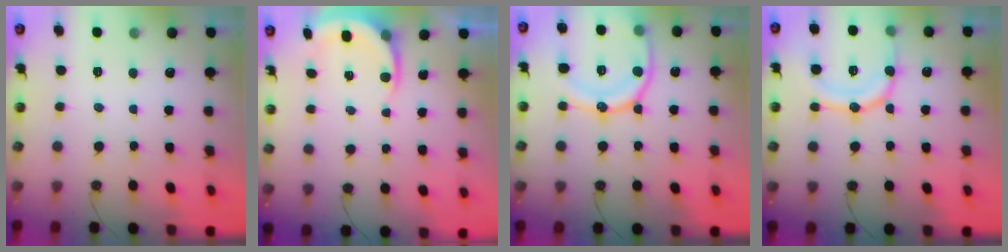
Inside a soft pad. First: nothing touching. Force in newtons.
{"total": 7.1, "press": 7.1, "slide": 0.5}
{"total": 17.2, "press": 17.1, "slide": 1.8}
{"total": 16.7, "press": 16.4, "slide": 2.8}